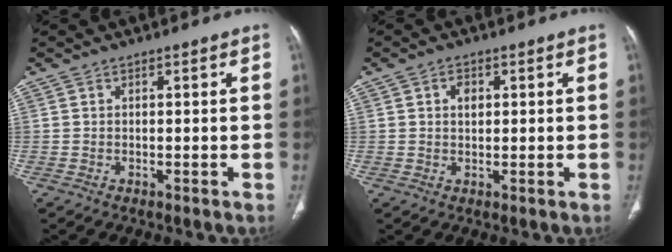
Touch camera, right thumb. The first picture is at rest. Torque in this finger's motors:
{"motor_torque": [-0.26, -0.26, 0.01, -0.16, 0.02]}